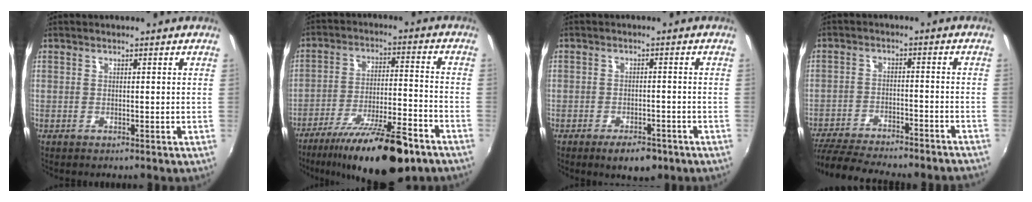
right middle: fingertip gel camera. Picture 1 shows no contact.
{"total": 19.1, "force": [-14.0, 4.1, 12.4], "torque": [-0.219, -0.024, -0.217]}
{"total": 5.4, "force": [-3.7, 2.6, 2.9], "torque": [-0.059, 0.000, -0.049]}
{"total": 20.2, "force": [-17.7, 3.6, 9.0], "torque": [-0.184, -0.028, -0.252]}